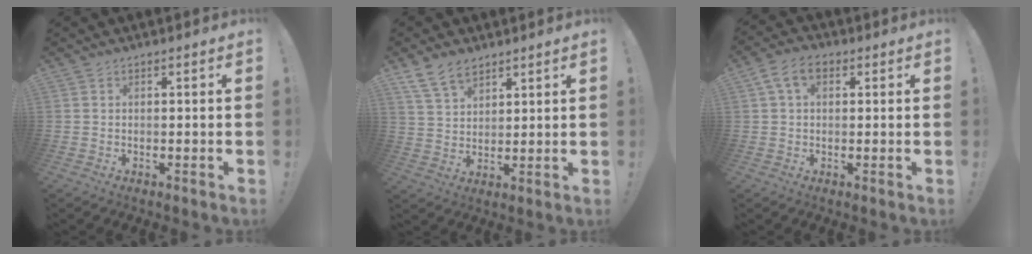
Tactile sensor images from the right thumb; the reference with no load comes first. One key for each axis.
{"total": 8.9, "fx": 6.5, "fy": 4.9, "fz": 3.6, "tx": -0.074, "ty": -0.028, "tz": 0.130}
{"total": 7.2, "fx": 2.4, "fy": 4.6, "fz": 4.9, "tx": -0.094, "ty": 0.012, "tz": 0.050}